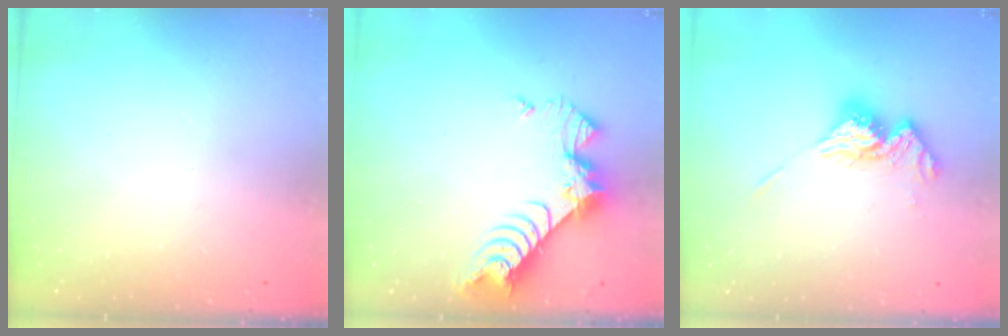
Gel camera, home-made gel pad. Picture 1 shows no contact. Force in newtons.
{"total": 8.7, "press": 8.7, "slide": 0.9}
{"total": 12.3, "press": 12.3, "slide": 1.3}